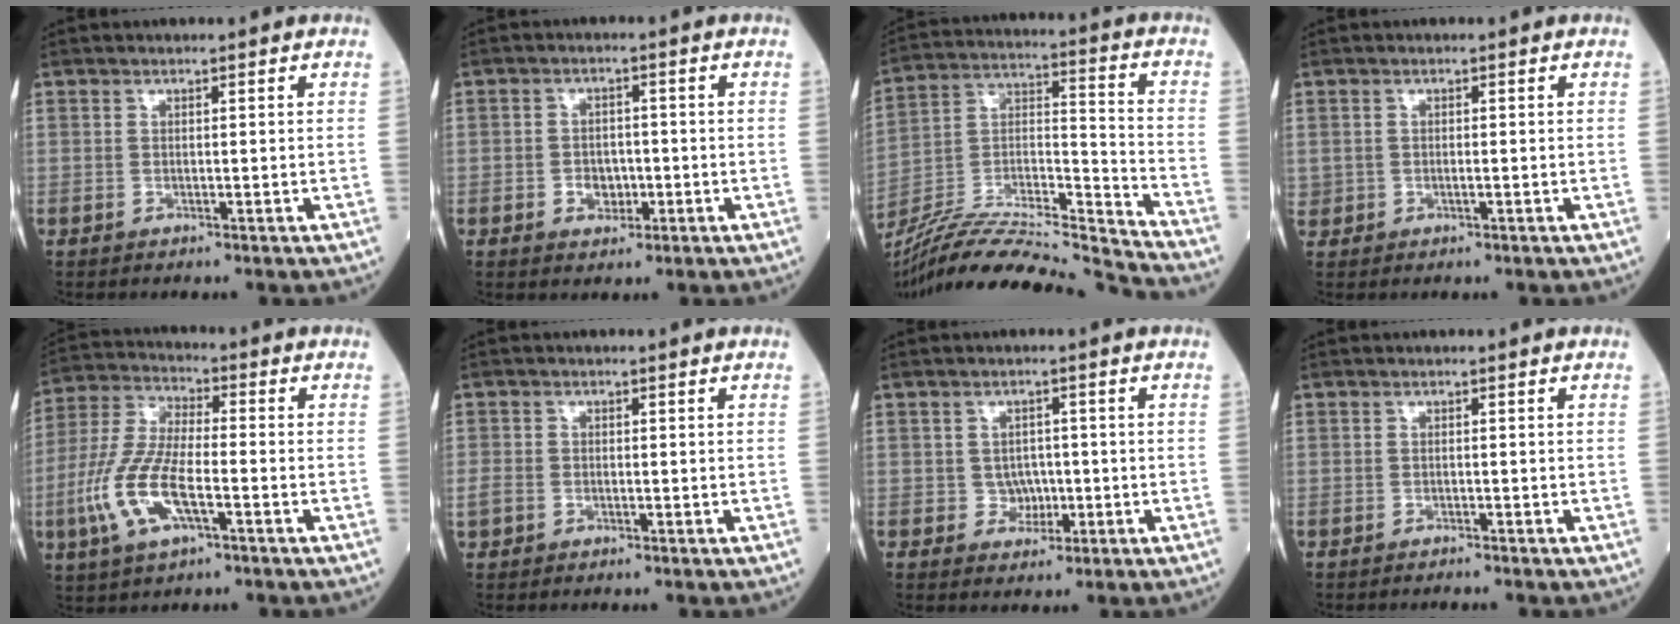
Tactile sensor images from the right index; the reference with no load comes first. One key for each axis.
{"total": 3.3, "fx": -1.0, "fy": 2.4, "fz": 2.0, "tx": -0.027, "ty": 0.005, "tz": -0.012}
{"total": 25.7, "fx": -23.9, "fy": -0.7, "fz": 9.3, "tx": -0.175, "ty": -0.015, "tz": -0.395}
{"total": 1.0, "fx": -0.1, "fy": 0.7, "fz": 0.7, "tx": -0.019, "ty": 0.005, "tz": 0.003}
{"total": 12.0, "fx": -4.0, "fy": 3.7, "fz": 10.7, "tx": -0.242, "ty": -0.004, "tz": -0.078}
{"total": 2.2, "fx": -1.0, "fy": 1.7, "fz": 1.2, "tx": -0.030, "ty": 0.003, "tz": -0.017}
{"total": 2.7, "fx": -0.5, "fy": 2.5, "fz": 0.9, "tx": -0.005, "ty": 0.007, "tz": -0.004}
{"total": 1.6, "fx": -1.6, "fy": -0.1, "fz": 0.3, "tx": -0.006, "ty": -0.003, "tz": -0.018}